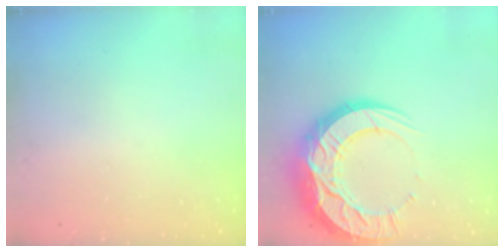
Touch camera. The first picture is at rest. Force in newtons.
{"total": 22.3, "press": 22.2, "slide": 1.9}